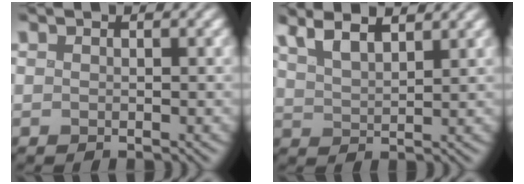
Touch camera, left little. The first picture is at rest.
{"total": 4.4, "force": [3.4, 1.2, 2.6], "torque": [-0.047, 0.017, 0.051]}